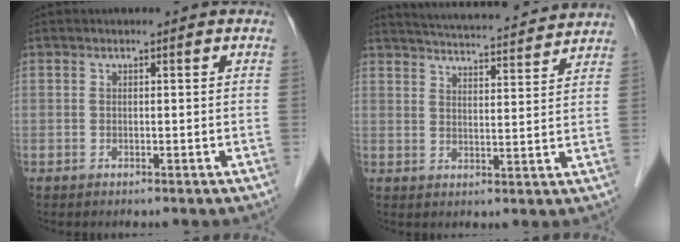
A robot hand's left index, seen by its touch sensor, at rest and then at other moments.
{"total": 17.3, "force": [16.4, 1.5, 5.5], "torque": [-0.090, 0.017, 0.221]}